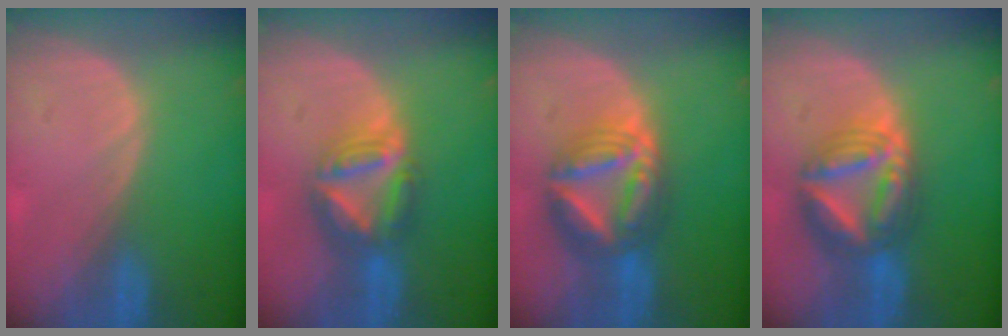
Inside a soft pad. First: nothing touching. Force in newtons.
{"total": 7.9, "press": 6.7, "slide": 4.1}
{"total": 9.1, "press": 9.1, "slide": 0.9}
{"total": 9.0, "press": 8.9, "slide": 0.8}